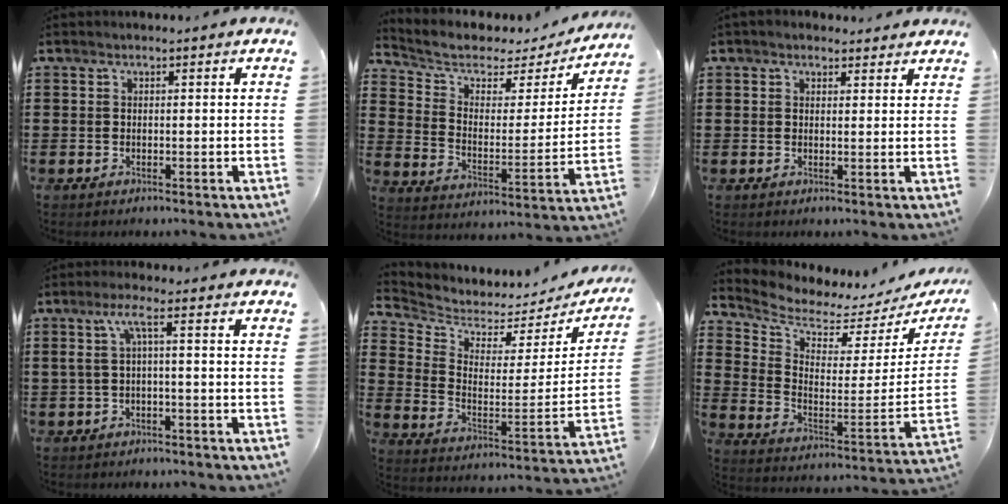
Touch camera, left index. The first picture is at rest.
{"total": 4.9, "force": [3.8, 2.4, 1.9], "torque": [-0.065, -0.027, 0.061]}
{"total": 1.7, "force": [1.6, 0.7, 0.3], "torque": [-0.009, 0.006, 0.030]}
{"total": 3.5, "force": [-0.4, 0.2, 3.5], "torque": [-0.071, 0.009, -0.015]}
{"total": 4.3, "force": [3.9, 1.6, 0.6], "torque": [-0.044, -0.038, 0.063]}
{"total": 4.0, "force": [3.8, 0.8, 1.1], "torque": [-0.050, -0.044, 0.061]}